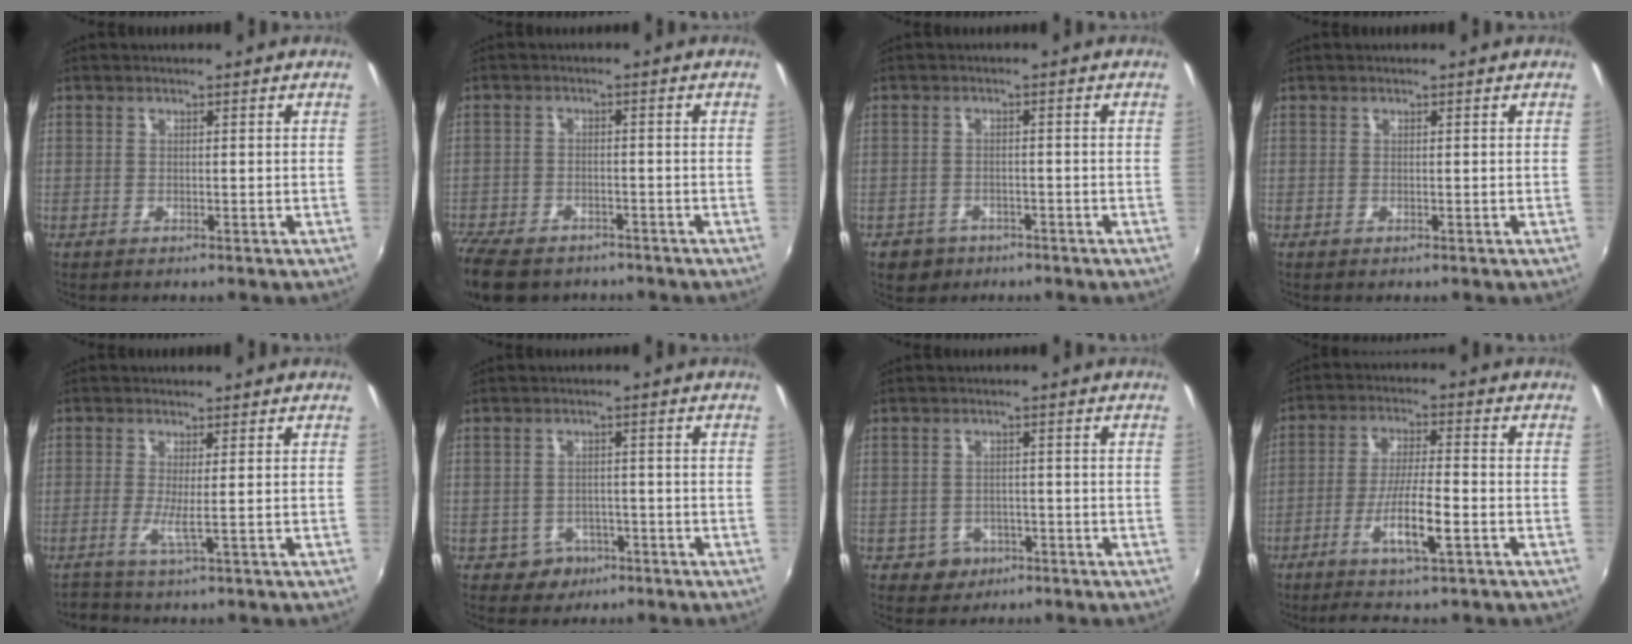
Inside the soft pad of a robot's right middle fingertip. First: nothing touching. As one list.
[{"total": 11.7, "force": [-9.0, 5.5, 5.0], "torque": [-0.139, -0.028, -0.155]}, {"total": 4.5, "force": [-2.8, 3.3, 1.3], "torque": [-0.042, -0.003, -0.039]}, {"total": 0.0}, {"total": 1.9, "force": [-0.5, -0.7, 1.7], "torque": [-0.044, -0.002, -0.015]}, {"total": 4.1, "force": [-2.2, 3.4, 0.7], "torque": [-0.027, 0.006, -0.026]}, {"total": 4.0, "force": [-1.8, 3.4, 0.7], "torque": [-0.026, 0.005, -0.022]}, {"total": 9.0, "force": [-4.5, 0.6, 7.8], "torque": [-0.155, -0.009, -0.084]}]